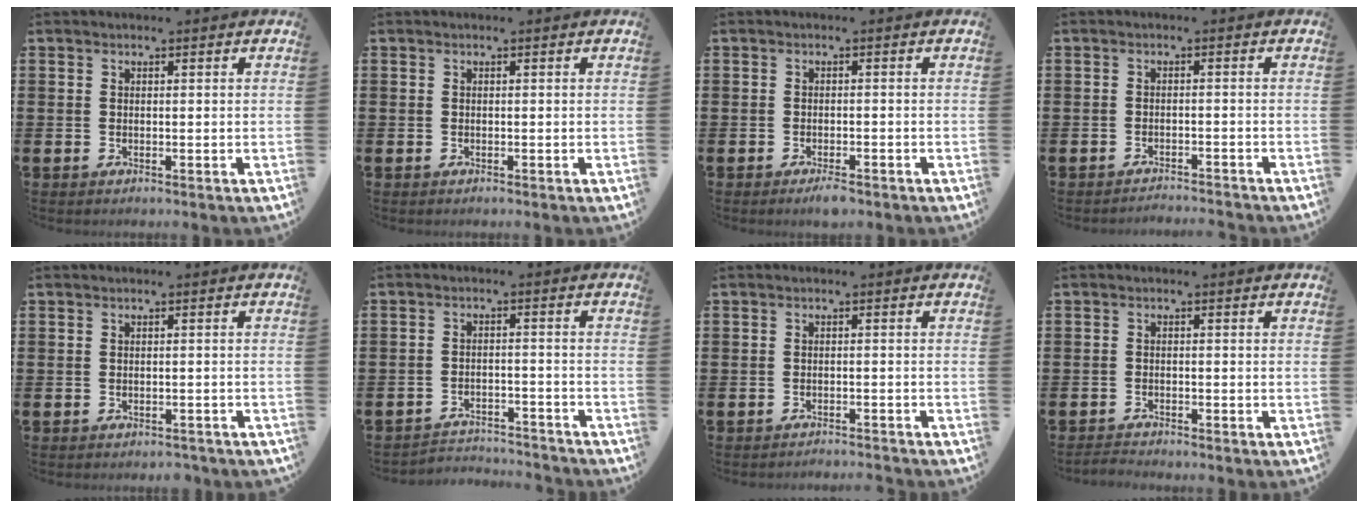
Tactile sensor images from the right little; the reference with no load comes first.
{"total": 0.0}
{"total": 1.4, "force": [-1.2, 0.4, 0.7], "torque": [-0.014, 0.001, -0.024]}
{"total": 1.5, "force": [-1.5, -0.2, -0.2], "torque": [0.000, 0.005, -0.032]}
{"total": 0.8, "force": [-0.8, 0.1, 0.1], "torque": [-0.004, -0.001, -0.015]}
{"total": 3.0, "force": [-3.0, 0.2, -0.2], "torque": [-0.004, 0.002, -0.065]}
{"total": 1.2, "force": [-1.2, -0.2, -0.1], "torque": [0.000, 0.003, -0.025]}
{"total": 1.2, "force": [-1.2, 0.0, 0.0], "torque": [-0.003, 0.001, -0.025]}